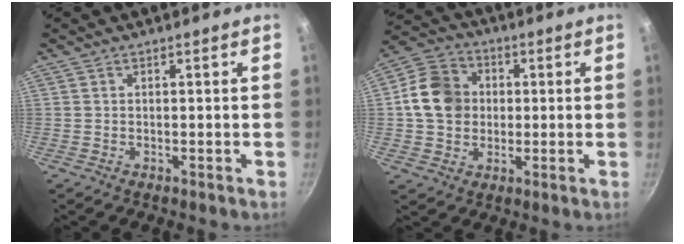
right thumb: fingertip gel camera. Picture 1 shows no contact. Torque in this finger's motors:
{"motor_torque": [1.38, 1.76, 0.84, -0.20, 0.09]}